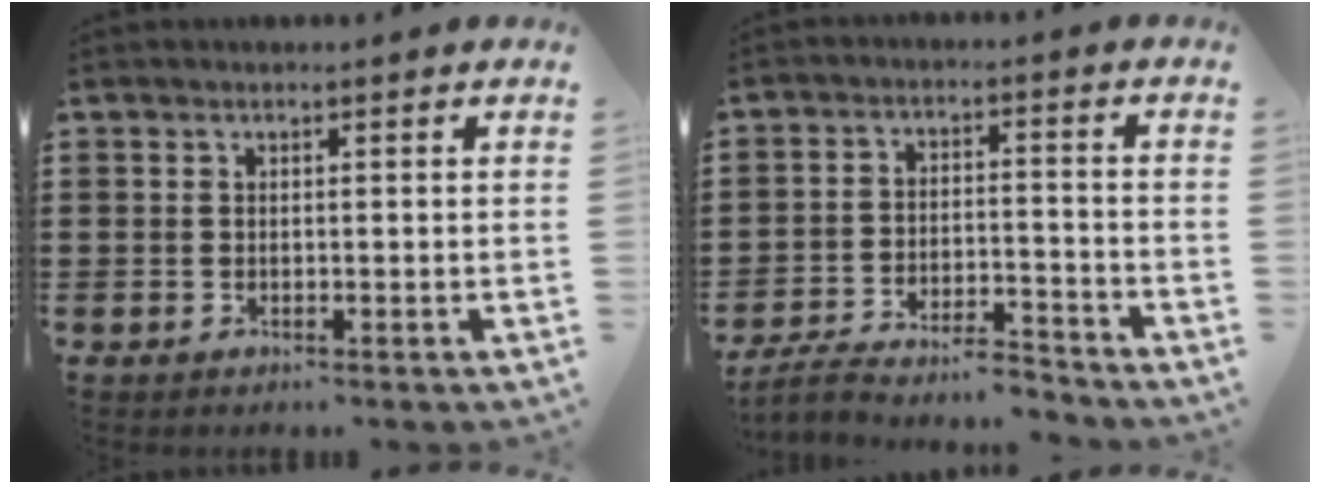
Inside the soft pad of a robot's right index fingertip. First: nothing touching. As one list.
[{"total": 5.3, "force": [-5.1, 0.3, 1.3], "torque": [-0.037, -0.003, -0.102]}]